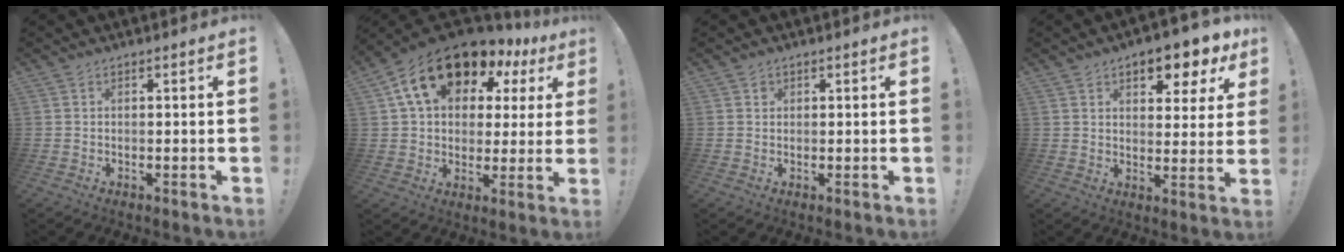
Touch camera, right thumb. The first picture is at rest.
{"total": 18.4, "force": [10.5, 10.8, 10.7], "torque": [-0.177, -0.055, 0.193]}
{"total": 1.1, "force": [0.6, 0.9, 0.0], "torque": [0.002, 0.000, 0.011]}
{"total": 8.3, "force": [5.2, 4.3, 4.8], "torque": [-0.048, -0.036, 0.087]}